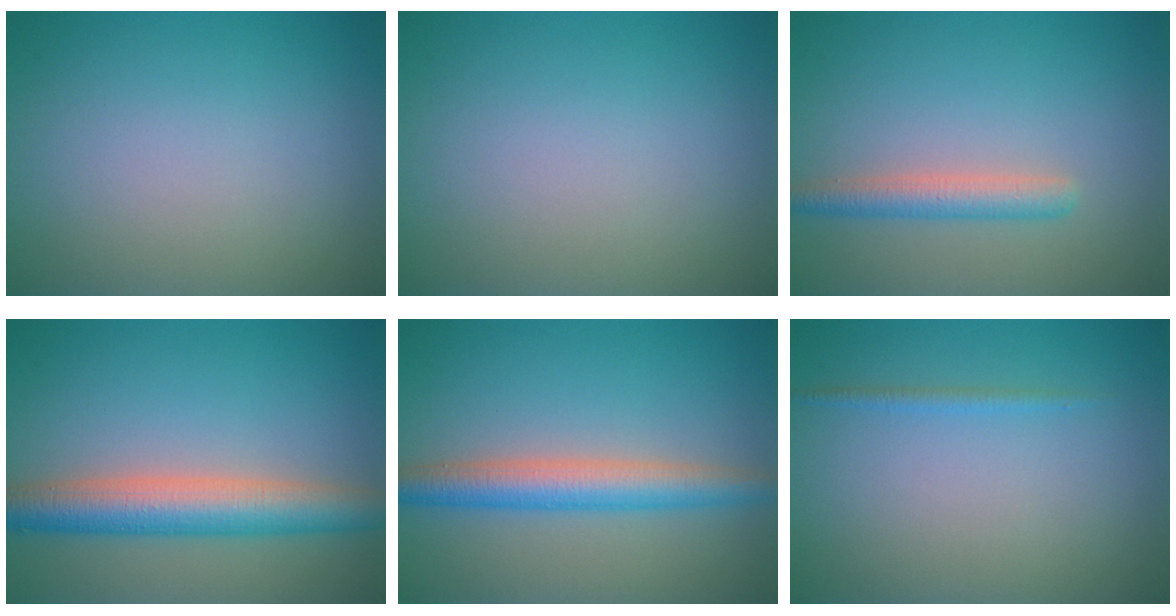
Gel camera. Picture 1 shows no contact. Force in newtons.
{"total": 0.0}
{"total": 2.6, "press": 2.6, "slide": 0.1}
{"total": 6.0, "press": 6.0, "slide": 0.1}
{"total": 4.5, "press": 4.5, "slide": 0.0}
{"total": 0.8, "press": 0.8, "slide": 0.1}